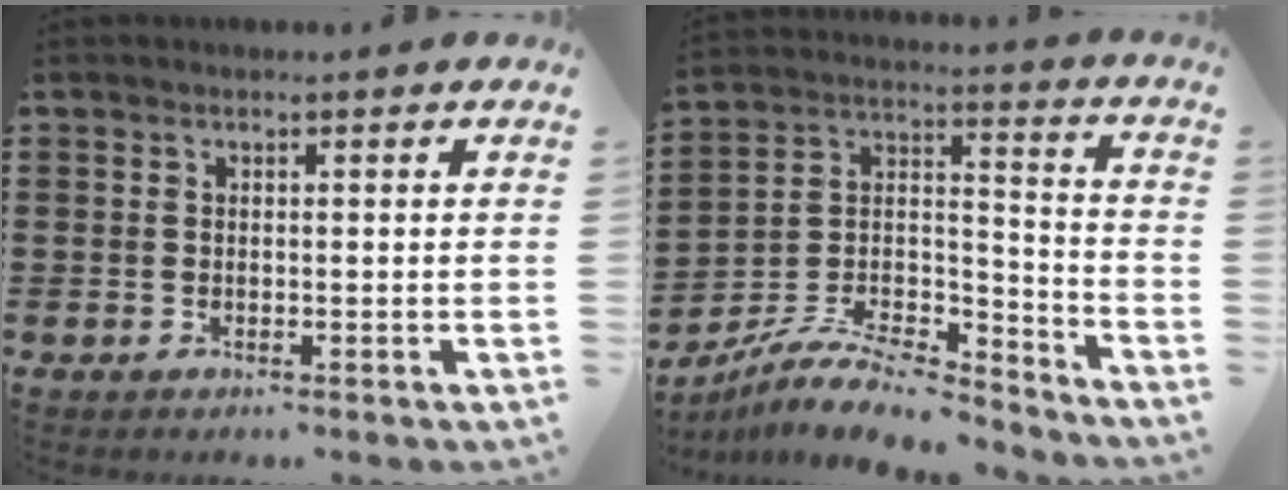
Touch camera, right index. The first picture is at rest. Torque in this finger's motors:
{"motor_torque": [0.03, 0.00, -0.15, -0.21]}